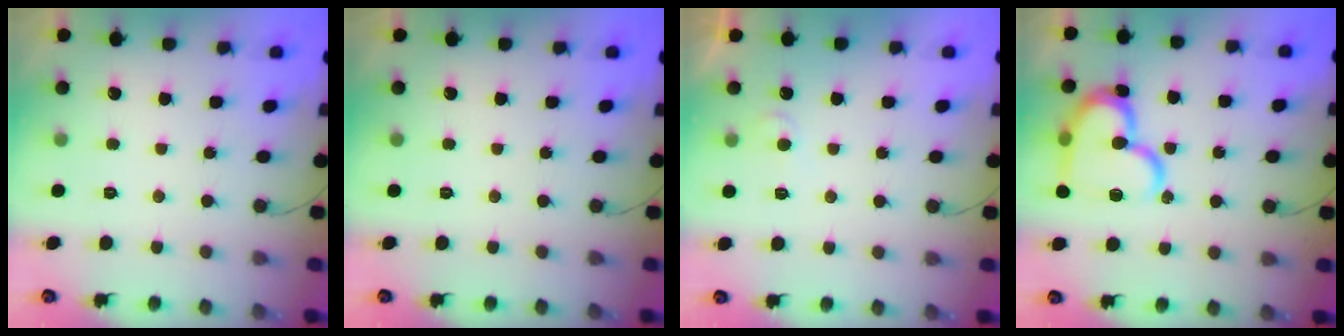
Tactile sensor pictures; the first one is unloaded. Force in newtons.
{"total": 0.0}
{"total": 4.4, "press": 4.4, "slide": 0.5}
{"total": 19.4, "press": 19.3, "slide": 1.9}